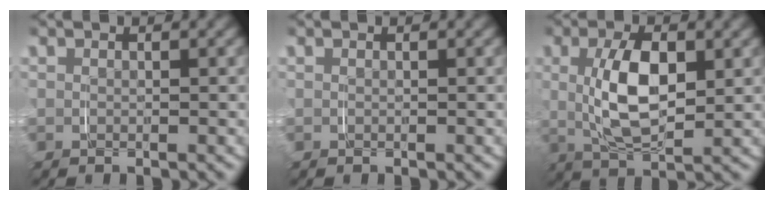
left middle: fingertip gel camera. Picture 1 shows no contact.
{"total": 0.0}
{"total": 2.9, "force": [1.0, 0.1, 2.7], "torque": [-0.037, 0.005, 0.015]}